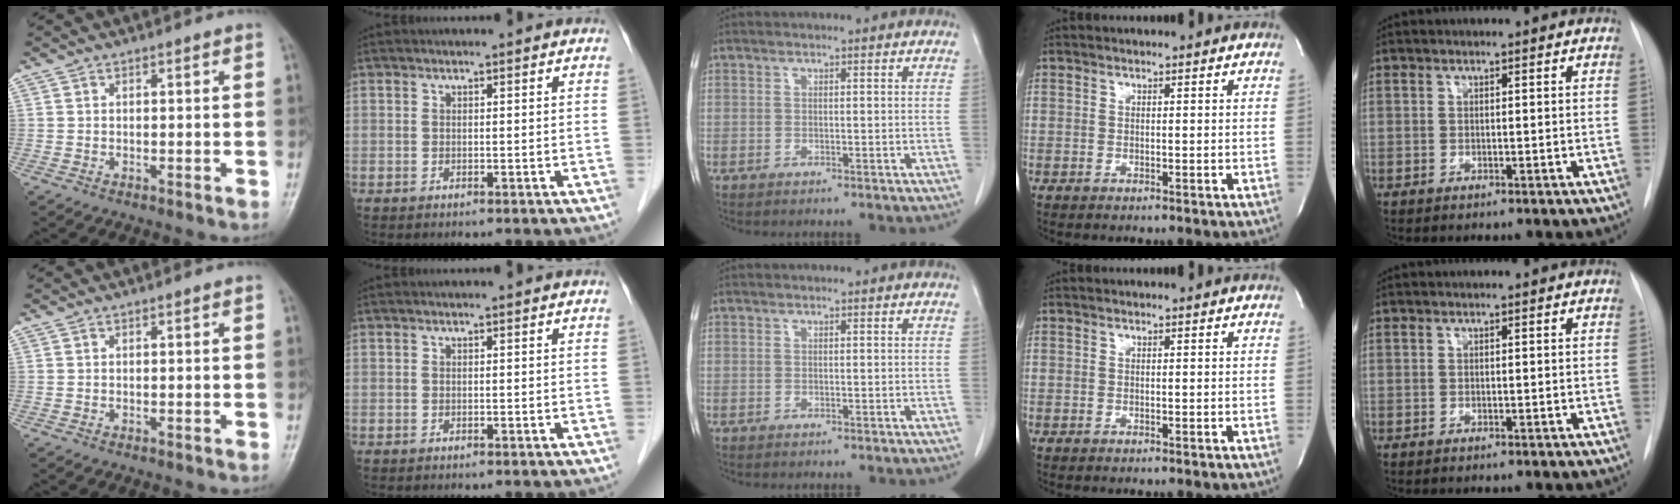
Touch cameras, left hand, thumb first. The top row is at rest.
{}